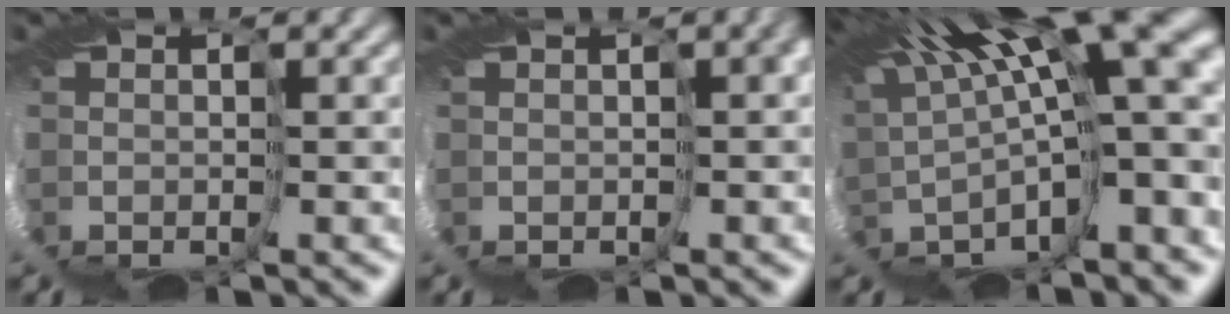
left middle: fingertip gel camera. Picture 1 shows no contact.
{"total": 1.2, "force": [-0.1, 0.2, 1.2], "torque": [-0.015, 0.004, 0.012]}
{"total": 11.6, "force": [6.0, 0.5, 10.0], "torque": [-0.157, -0.013, 0.138]}